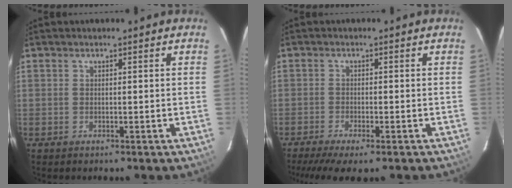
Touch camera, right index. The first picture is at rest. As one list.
[{"total": 8.1, "force": [-6.2, 1.1, 5.0], "torque": [-0.112, -0.031, -0.103]}]